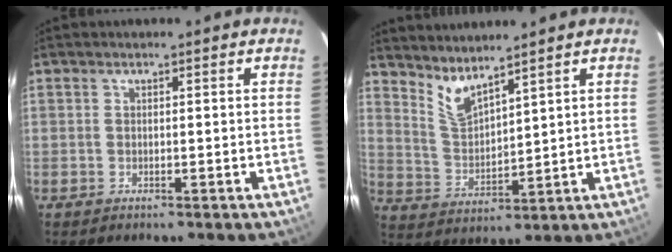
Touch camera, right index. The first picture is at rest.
{"total": 6.3, "force": [5.3, 1.1, 3.1], "torque": [-0.061, -0.011, 0.113]}